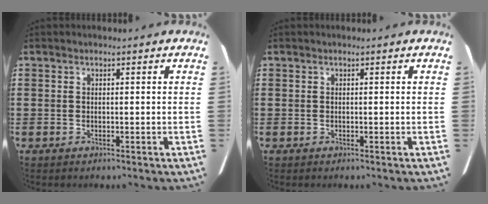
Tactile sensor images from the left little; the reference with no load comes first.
{"total": 0.0}